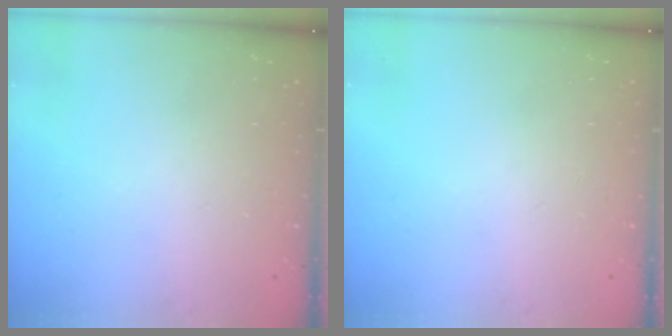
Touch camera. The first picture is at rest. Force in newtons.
{"total": 0.0}